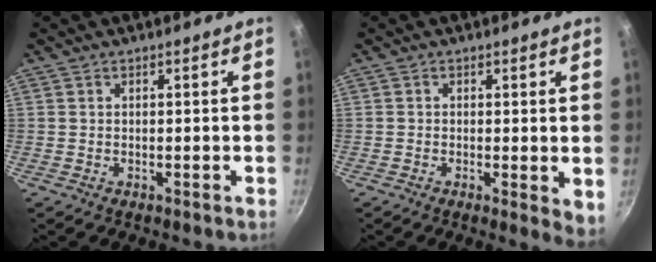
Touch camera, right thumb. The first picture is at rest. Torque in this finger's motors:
{"motor_torque": [0.06, 0.19, -0.25, 0.23, 0.06]}